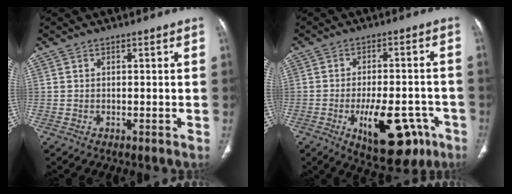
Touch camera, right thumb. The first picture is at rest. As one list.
[{"total": 14.7, "force": [-6.3, 6.8, 11.4], "torque": [-0.143, 0.024, -0.078]}]